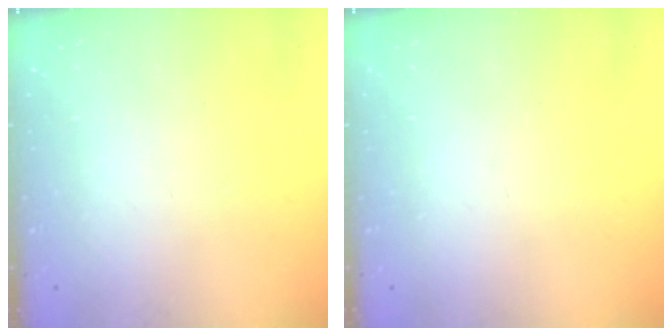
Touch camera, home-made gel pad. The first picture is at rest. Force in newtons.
{"total": 0.0}